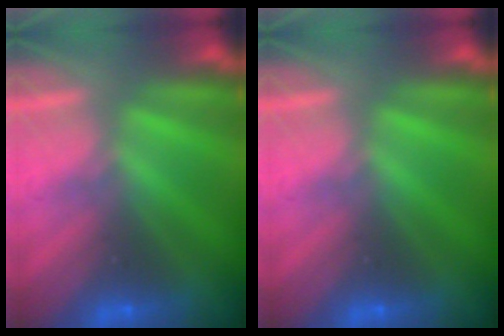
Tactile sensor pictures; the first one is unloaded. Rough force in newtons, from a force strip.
{"total": 0.0}